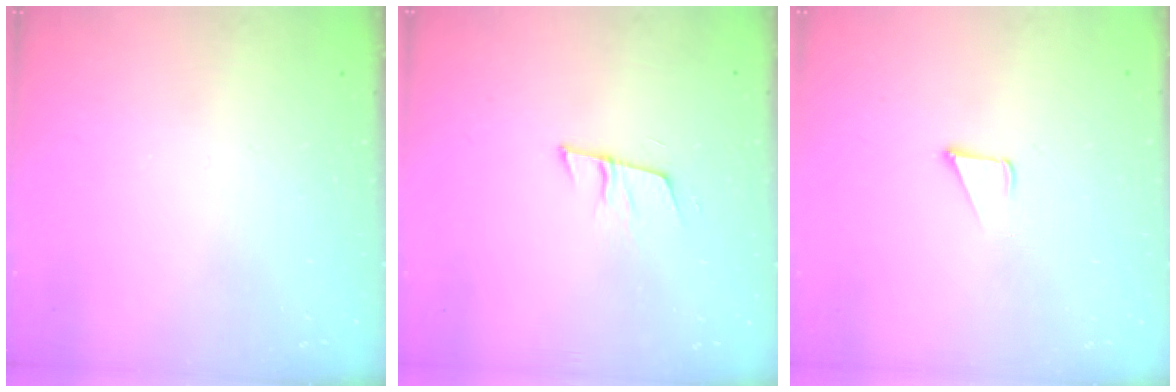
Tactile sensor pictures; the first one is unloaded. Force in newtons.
{"total": 7.9, "press": 7.3, "slide": 3.0}
{"total": 1.7, "press": 1.7, "slide": 0.1}